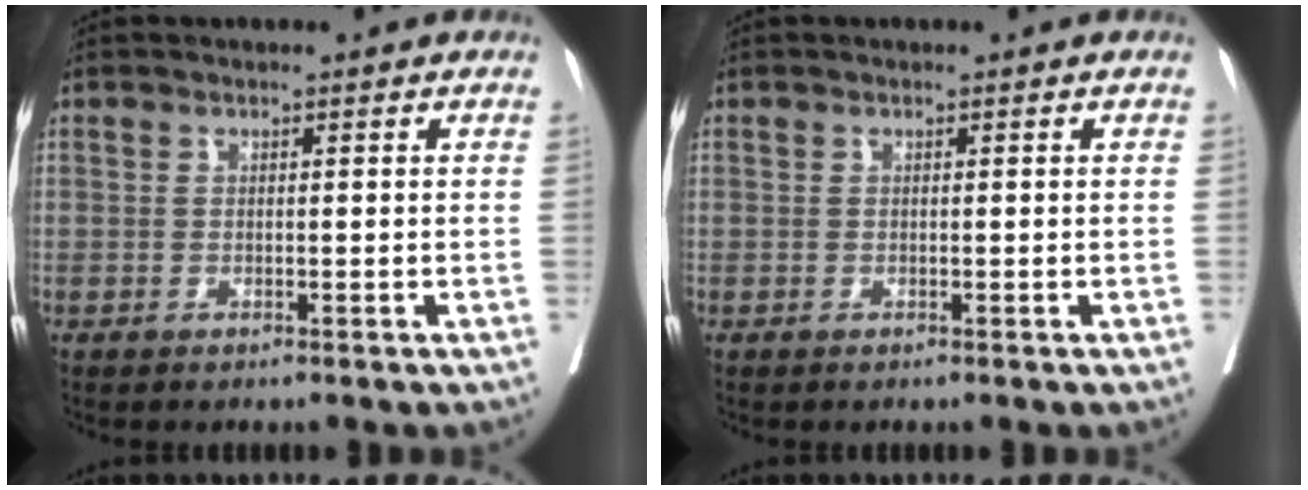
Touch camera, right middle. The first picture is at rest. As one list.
[{"total": 0.0}]